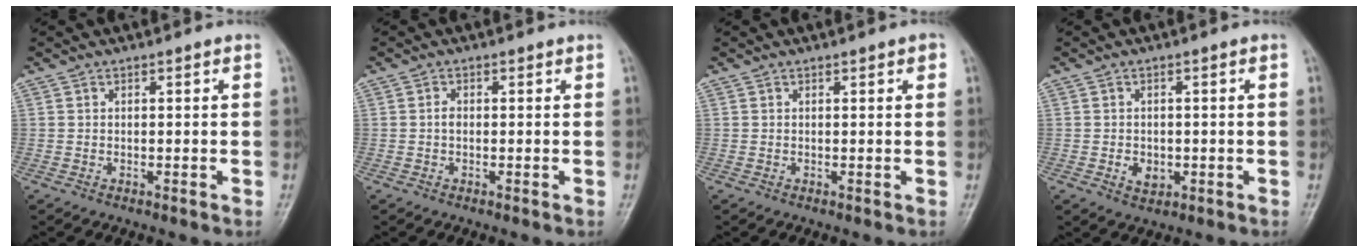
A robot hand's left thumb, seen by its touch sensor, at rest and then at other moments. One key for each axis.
{"total": 1.1, "fx": -0.1, "fy": 0.7, "fz": 0.8, "tx": -0.009, "ty": 0.003, "tz": -0.005}
{"total": 1.3, "fx": 0.5, "fy": 0.3, "fz": 1.2, "tx": -0.016, "ty": 0.002, "tz": 0.005}
{"total": 3.6, "fx": -1.0, "fy": 2.6, "fz": 2.3, "tx": -0.028, "ty": 0.008, "tz": -0.009}